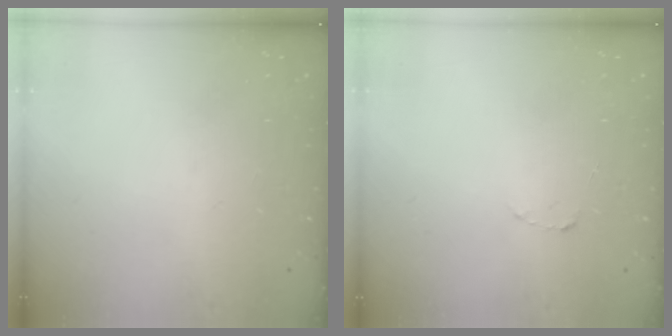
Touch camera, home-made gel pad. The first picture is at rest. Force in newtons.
{"total": 1.8, "press": 1.7, "slide": 0.3}